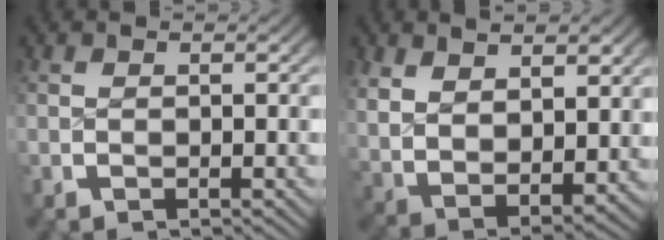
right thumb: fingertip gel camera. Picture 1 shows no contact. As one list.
[{"total": 8.3, "force": [1.0, 5.9, 5.7], "torque": [-0.136, -0.036, 0.041]}]